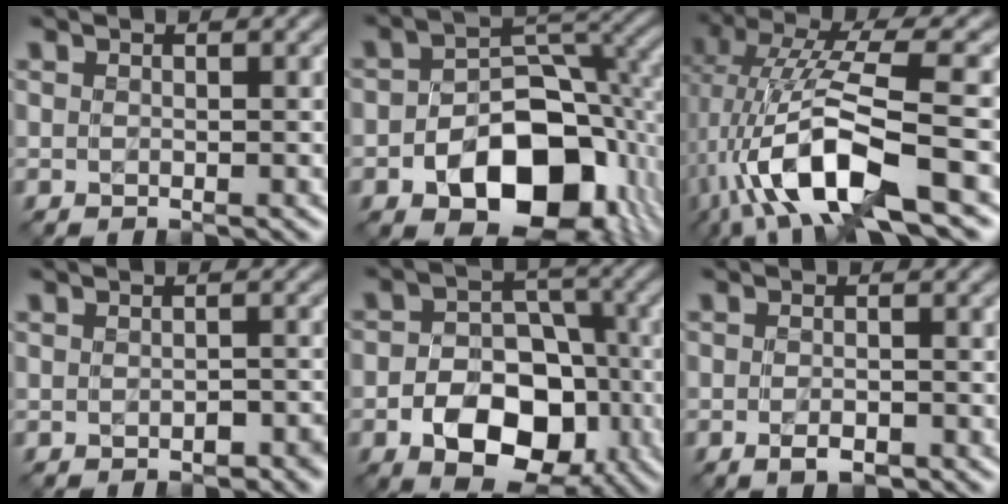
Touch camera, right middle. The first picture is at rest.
{"total": 12.8, "force": [-4.5, 7.9, 9.1], "torque": [-0.132, -0.015, -0.064]}
{"total": 10.9, "force": [-3.1, 3.1, 10.0], "torque": [-0.185, 0.014, -0.060]}
{"total": 1.6, "force": [-0.6, 0.9, 1.1], "torque": [-0.018, -0.003, -0.009]}
{"total": 9.8, "force": [-3.6, 6.5, 6.3], "torque": [-0.100, -0.015, -0.058]}
{"total": 2.0, "force": [-1.1, 0.7, 1.5], "torque": [-0.026, -0.003, -0.020]}